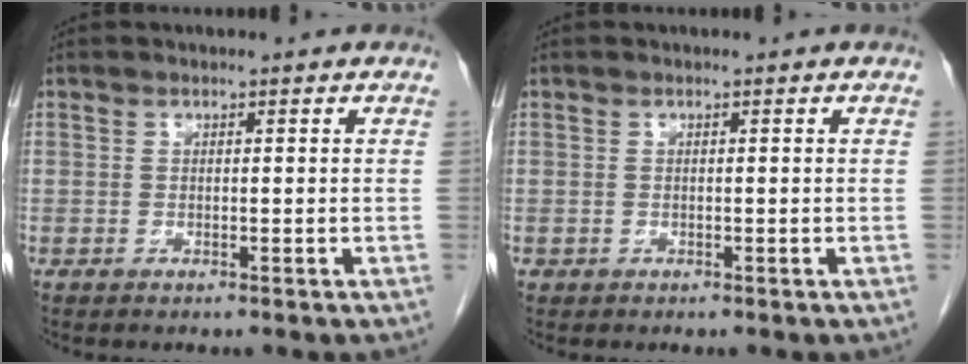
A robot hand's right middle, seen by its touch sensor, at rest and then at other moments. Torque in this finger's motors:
{"motor_torque": [0.00, 0.02, -0.01, -0.01]}